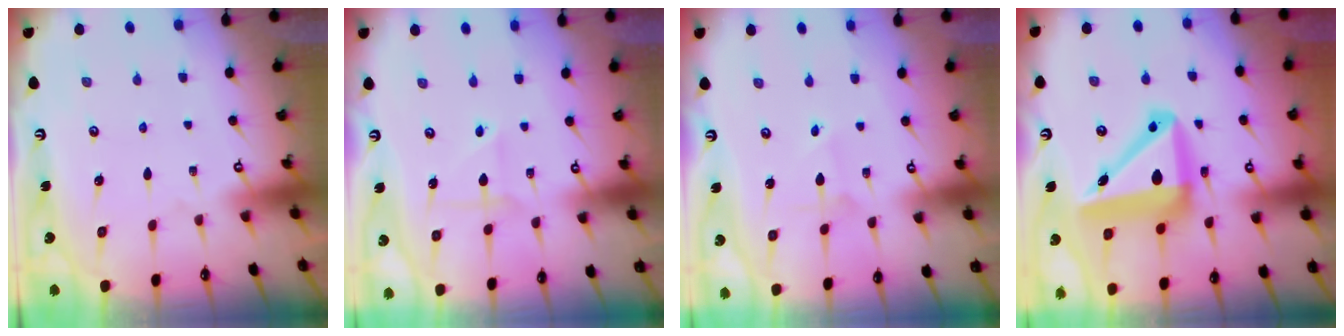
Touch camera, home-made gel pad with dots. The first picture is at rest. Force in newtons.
{"total": 5.2, "press": 5.2, "slide": 0.6}
{"total": 2.0, "press": 2.0, "slide": 0.2}
{"total": 16.4, "press": 16.0, "slide": 3.7}